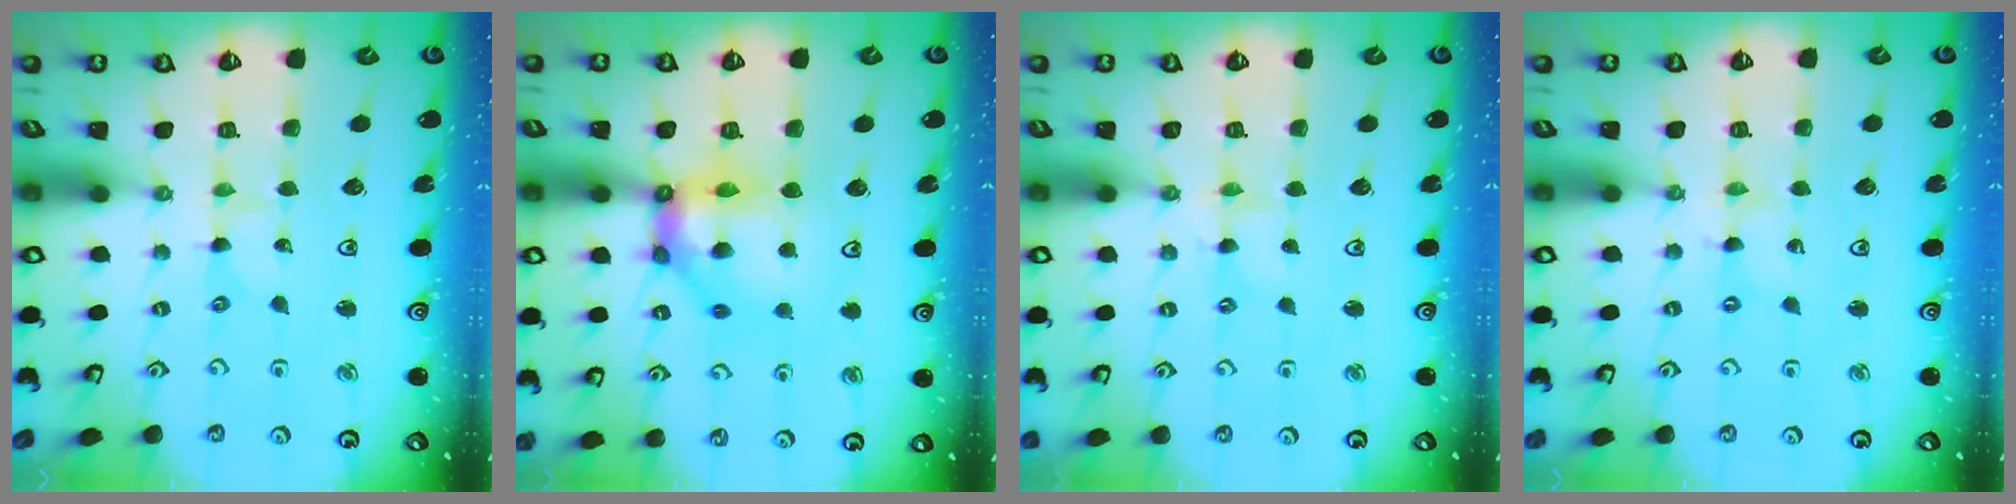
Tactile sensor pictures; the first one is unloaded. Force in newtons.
{"total": 12.4, "press": 12.4, "slide": 1.1}
{"total": 0.7, "press": 0.7, "slide": 0.2}
{"total": 0.0}